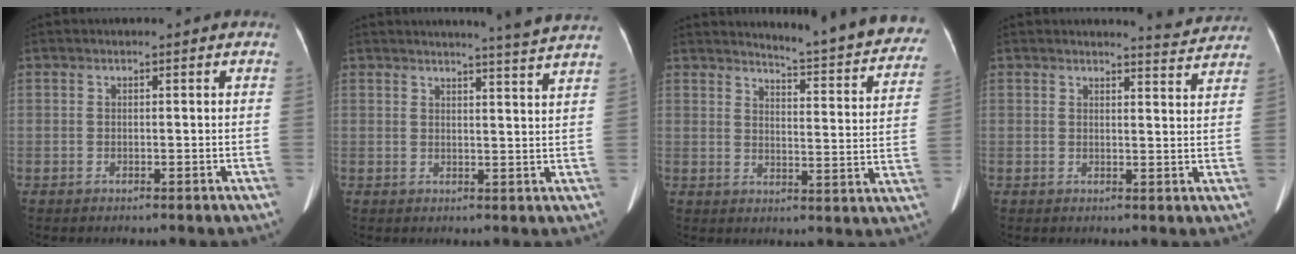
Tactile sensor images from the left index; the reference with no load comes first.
{"total": 8.0, "force": [7.4, -1.8, 2.4], "torque": [-0.036, -0.027, 0.075]}
{"total": 18.3, "force": [17.3, 1.3, 5.7], "torque": [-0.061, -0.096, 0.190]}
{"total": 4.6, "force": [4.6, -0.1, 0.0], "torque": [-0.011, -0.017, 0.044]}